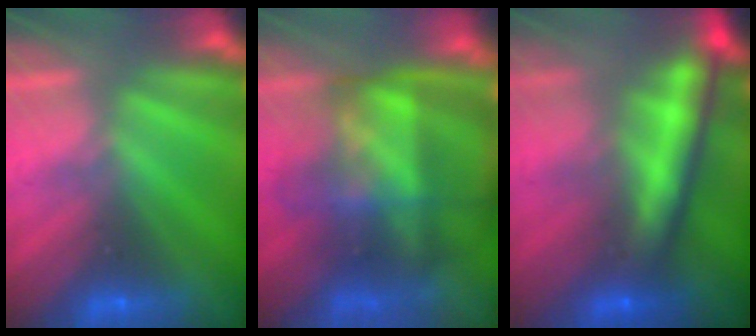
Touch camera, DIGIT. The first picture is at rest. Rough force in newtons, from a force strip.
{"total": 7.3}
{"total": 6.1}